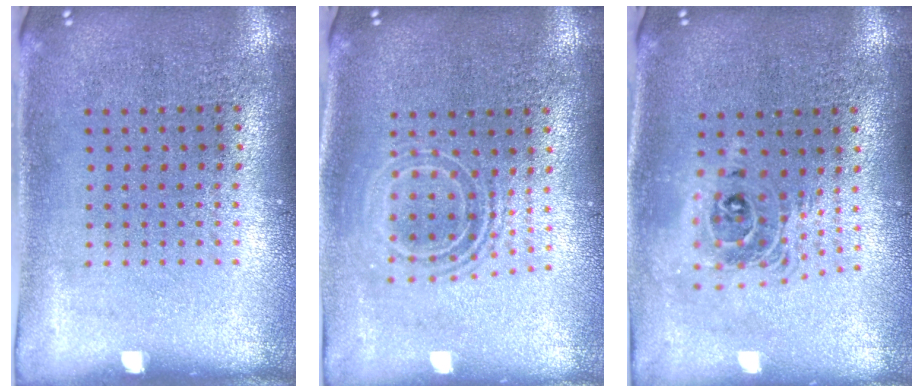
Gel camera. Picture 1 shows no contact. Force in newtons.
{"total": 1.8, "press": 1.3, "slide": 1.1}
{"total": 2.0, "press": 1.5, "slide": 1.3}